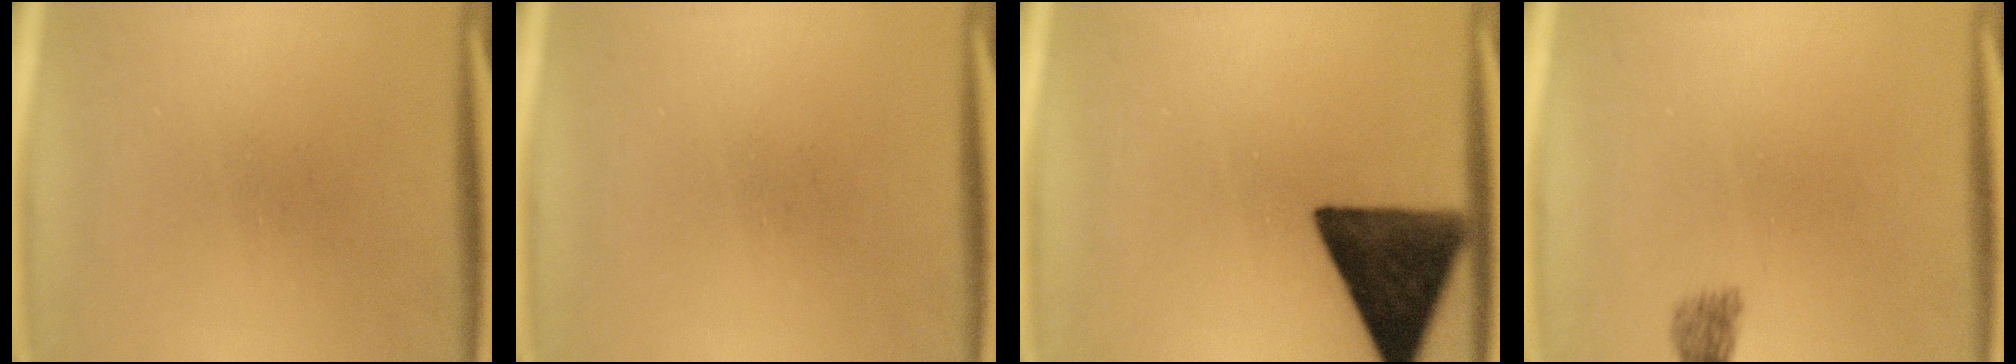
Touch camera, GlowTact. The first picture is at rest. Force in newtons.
{"total": 0.0}
{"total": 14.7}
{"total": 2.1}